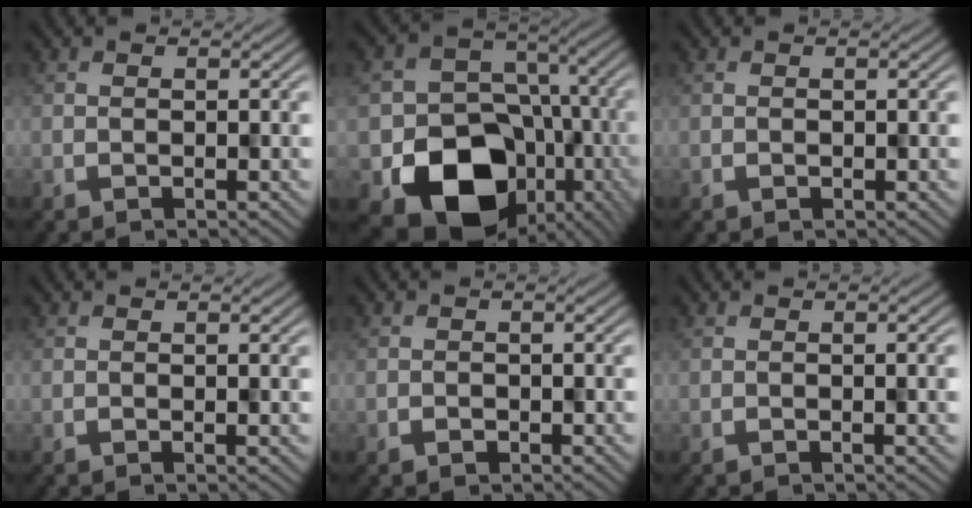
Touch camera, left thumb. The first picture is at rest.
{"total": 15.8, "force": [-5.3, 12.8, 7.7], "torque": [-0.127, -0.057, -0.069]}
{"total": 0.0}
{"total": 0.8, "force": [0.3, 0.0, 0.7], "torque": [-0.012, 0.003, 0.005]}
{"total": 0.8, "force": [-0.2, 0.8, 0.3], "torque": [-0.003, -0.001, -0.003]}
{"total": 1.5, "force": [0.1, 0.3, 1.5], "torque": [-0.023, 0.004, -0.001]}